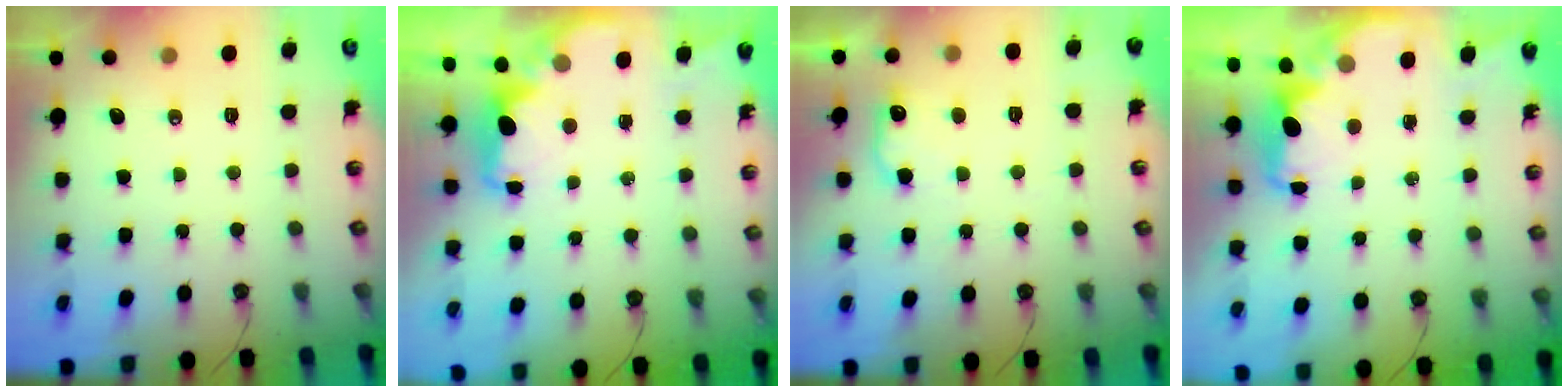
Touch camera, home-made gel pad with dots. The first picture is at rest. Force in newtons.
{"total": 2.0, "press": 1.9, "slide": 0.7}
{"total": 10.5, "press": 10.5, "slide": 0.5}
{"total": 2.1, "press": 2.0, "slide": 0.8}